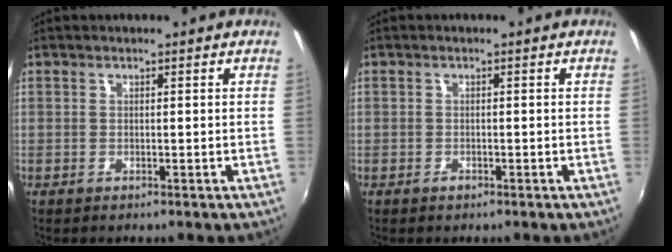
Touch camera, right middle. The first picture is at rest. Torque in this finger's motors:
{"motor_torque": [0.35, -0.39, -0.02, -0.01]}